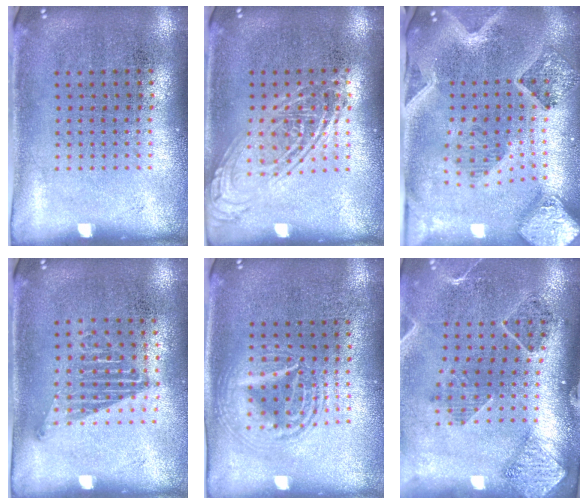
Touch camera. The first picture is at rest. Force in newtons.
{"total": 2.6, "press": 2.6, "slide": 0.4}
{"total": 3.0, "press": 2.6, "slide": 1.5}
{"total": 1.1, "press": 1.0, "slide": 0.4}
{"total": 2.9, "press": 2.8, "slide": 0.3}
{"total": 1.6, "press": 1.6, "slide": 0.0}